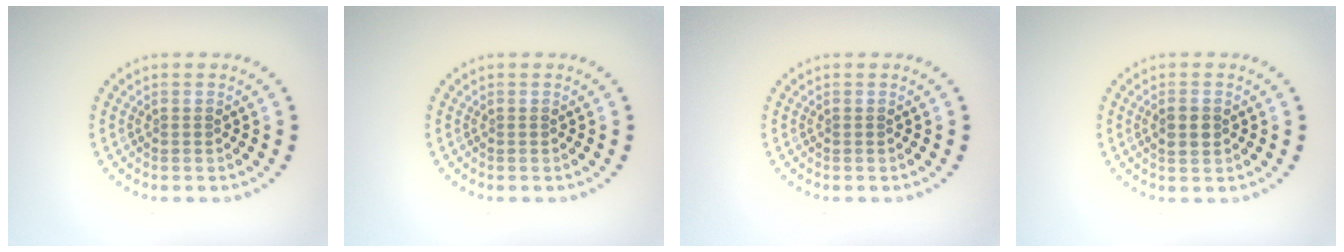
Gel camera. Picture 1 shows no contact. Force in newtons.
{"total": 0.0}
{"total": 0.0}
{"total": 1.8, "press": 1.8, "slide": 0.1}